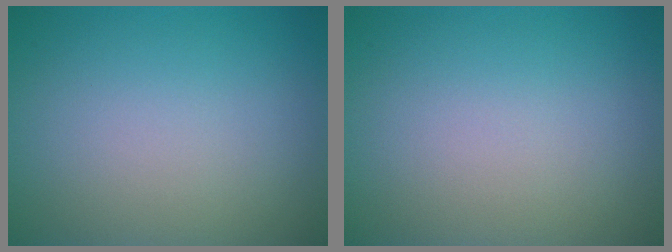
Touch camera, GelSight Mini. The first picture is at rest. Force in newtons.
{"total": 0.0}